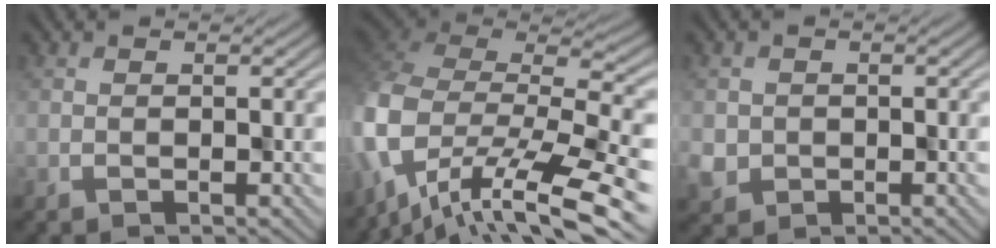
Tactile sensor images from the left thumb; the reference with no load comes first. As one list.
[{"total": 16.9, "force": [-8.8, 7.8, 12.1], "torque": [-0.297, -0.022, -0.141]}, {"total": 2.4, "force": [-0.7, 2.2, 0.4], "torque": [-0.014, -0.011, -0.015]}]